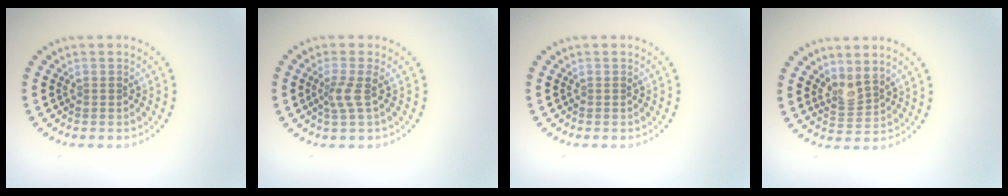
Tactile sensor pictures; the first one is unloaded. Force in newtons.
{"total": 1.9, "press": 1.4, "slide": 1.3}
{"total": 0.0}
{"total": 2.0, "press": 1.5, "slide": 1.4}